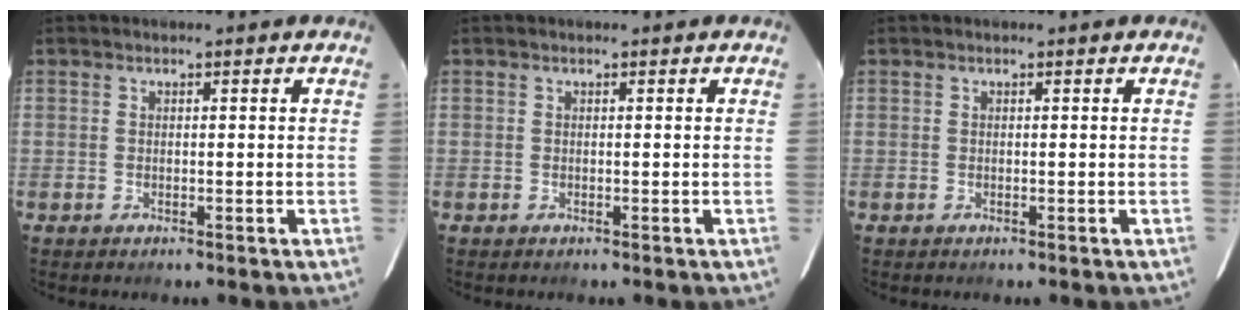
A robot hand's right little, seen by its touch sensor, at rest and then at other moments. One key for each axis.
{"total": 0.0}
{"total": 0.0}